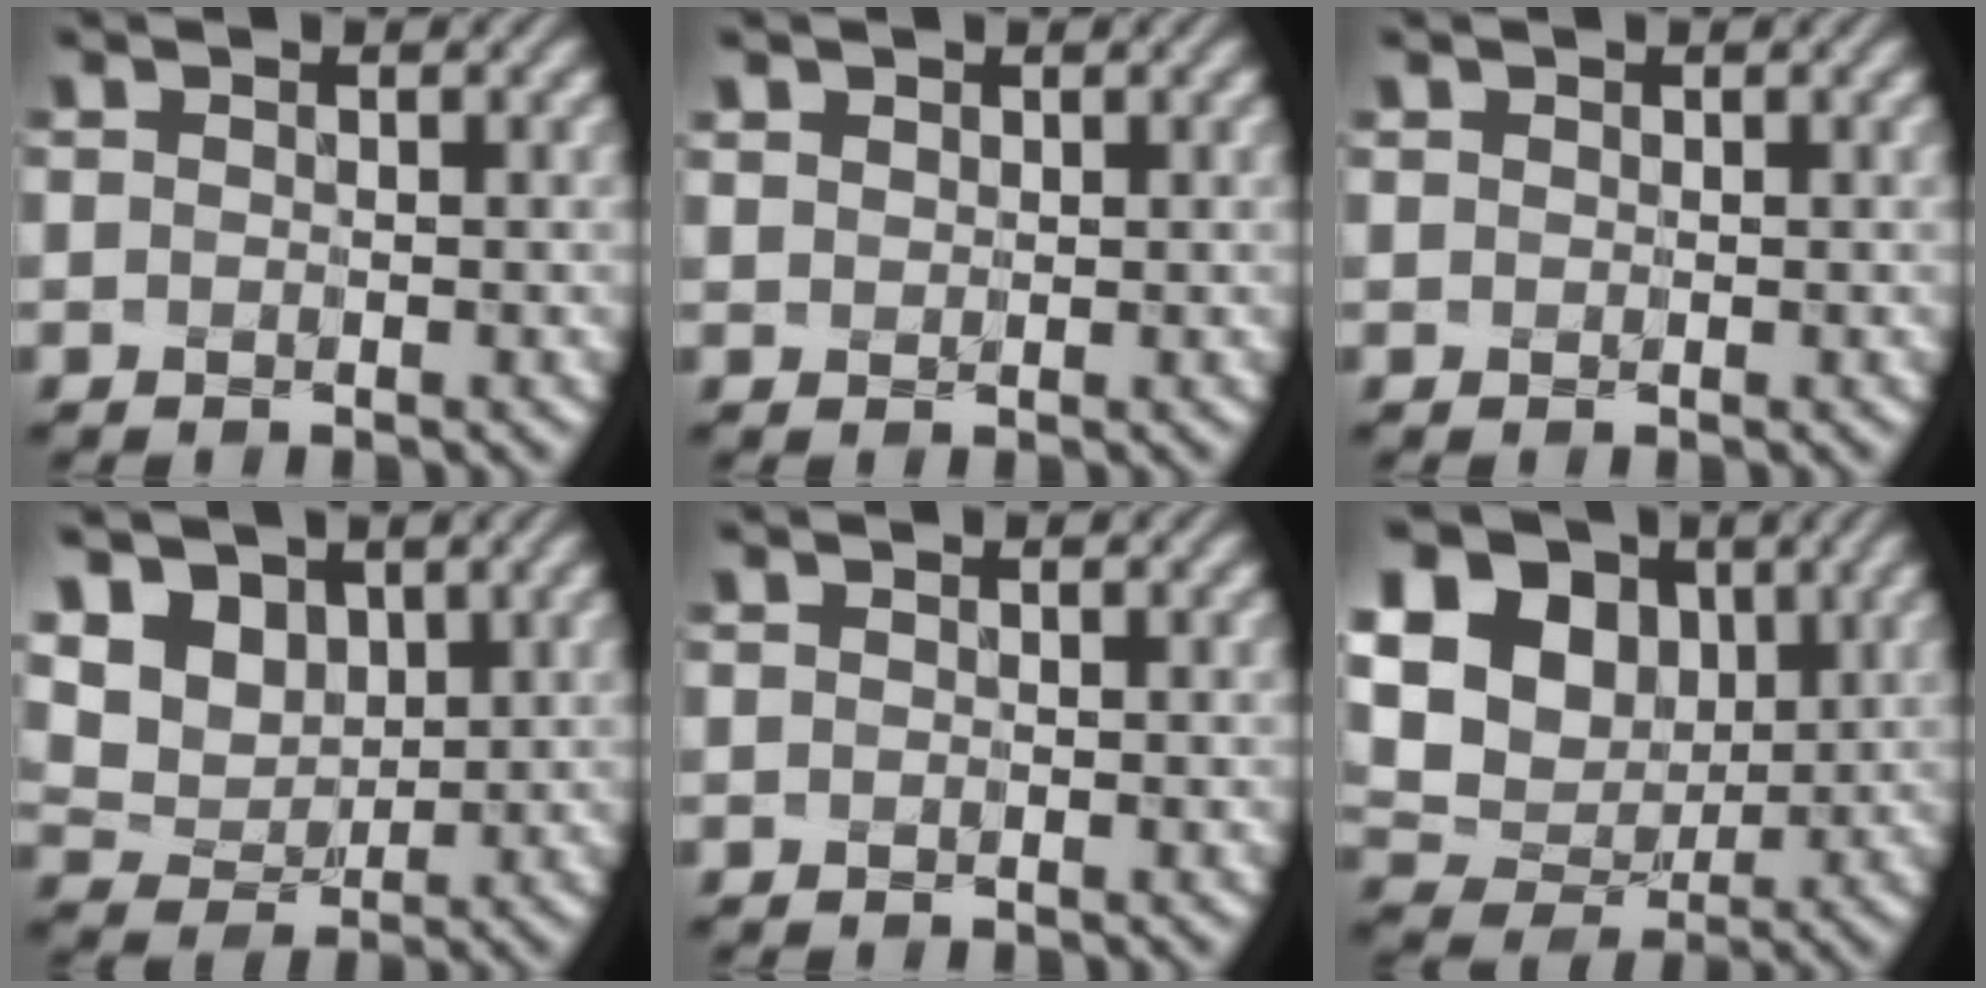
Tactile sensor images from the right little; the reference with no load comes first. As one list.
[{"total": 1.6, "force": [1.0, 1.1, 0.5], "torque": [-0.024, 0.006, 0.022]}, {"total": 0.5, "force": [0.3, 0.4, 0.2], "torque": [-0.010, 0.008, 0.005]}, {"total": 9.3, "force": [4.9, 6.7, 4.2], "torque": [-0.106, 0.018, 0.091]}, {"total": 0.0}, {"total": 11.9, "force": [3.8, 9.4, 6.2], "torque": [-0.137, 0.020, 0.078]}]